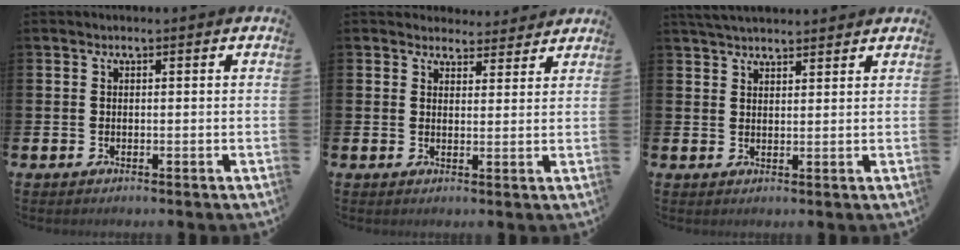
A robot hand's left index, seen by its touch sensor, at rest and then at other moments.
{"total": 3.6, "force": [3.3, 1.2, -0.2], "torque": [0.008, -0.019, 0.059]}
{"total": 3.6, "force": [3.5, 0.6, 0.7], "torque": [-0.017, -0.011, 0.065]}